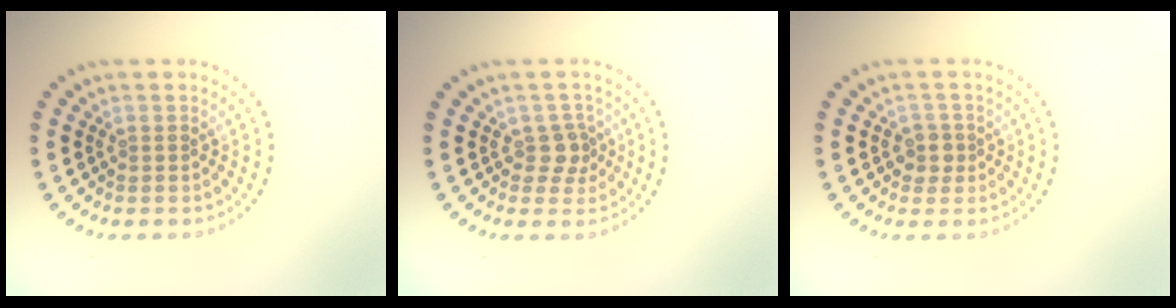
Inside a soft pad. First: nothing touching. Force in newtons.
{"total": 1.7, "press": 1.4, "slide": 0.9}
{"total": 1.7, "press": 1.4, "slide": 1.0}